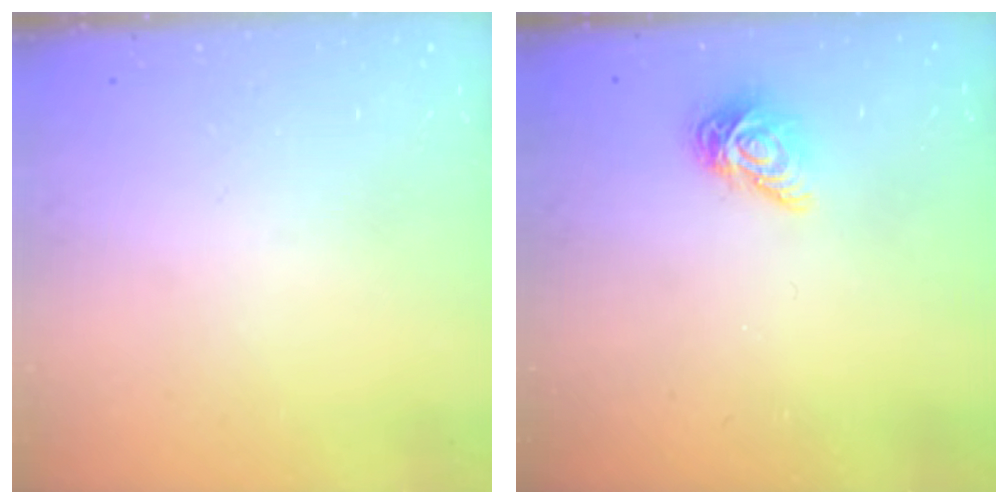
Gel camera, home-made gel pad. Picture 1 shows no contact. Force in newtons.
{"total": 8.4, "press": 8.4, "slide": 0.8}